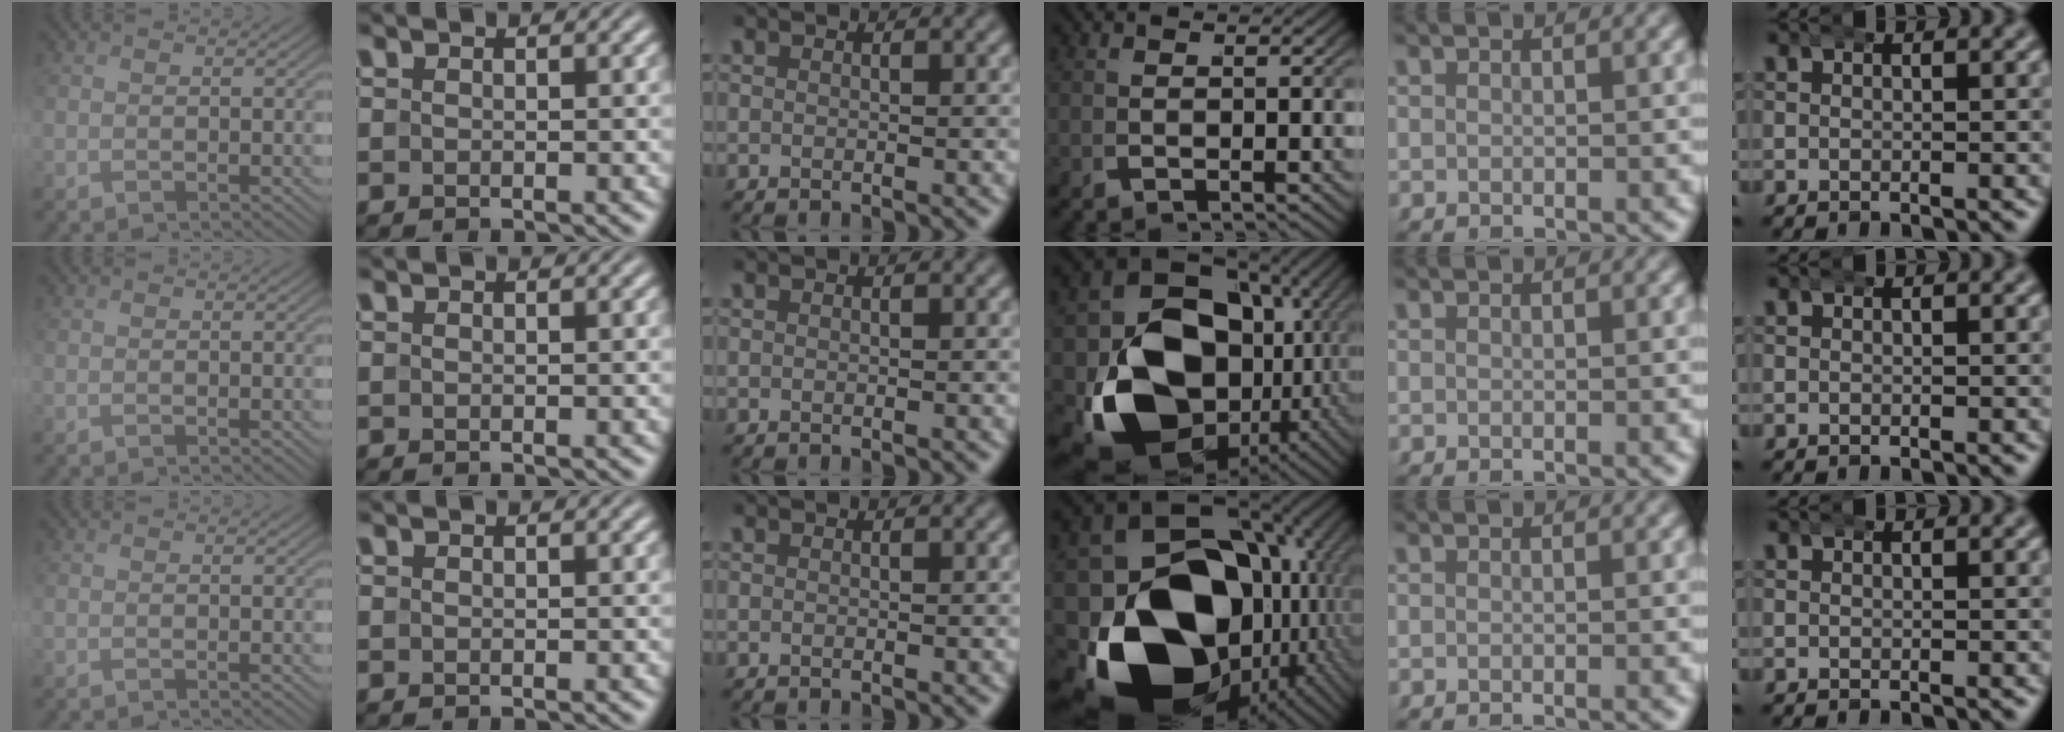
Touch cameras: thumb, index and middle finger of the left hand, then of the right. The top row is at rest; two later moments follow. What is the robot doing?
{"motion": "wrap", "object": "bandana"}